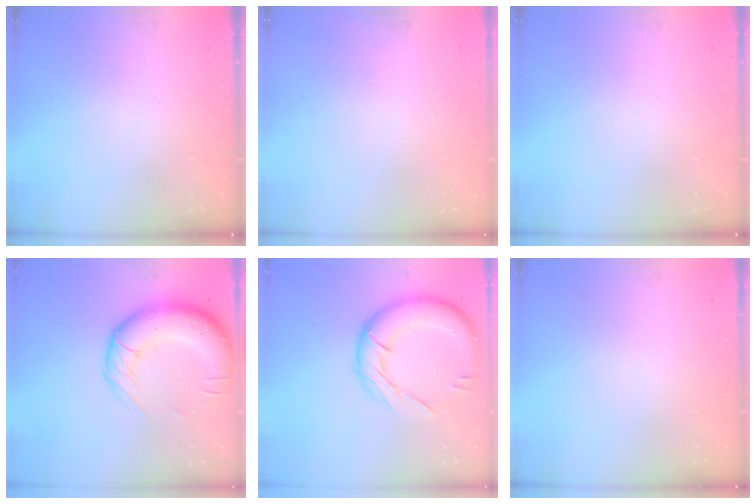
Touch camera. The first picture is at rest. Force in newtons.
{"total": 0.5, "press": 0.5, "slide": 0.1}
{"total": 0.0}
{"total": 17.4, "press": 16.9, "slide": 3.9}
{"total": 17.4, "press": 17.2, "slide": 2.7}
{"total": 0.0}